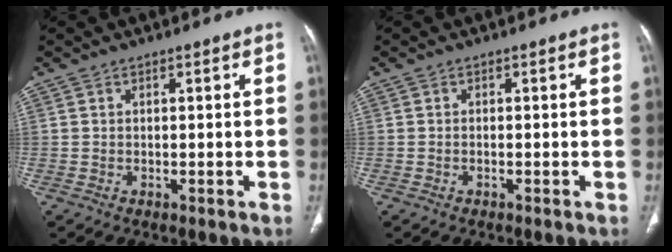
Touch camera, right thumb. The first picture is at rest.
{"total": 0.0}